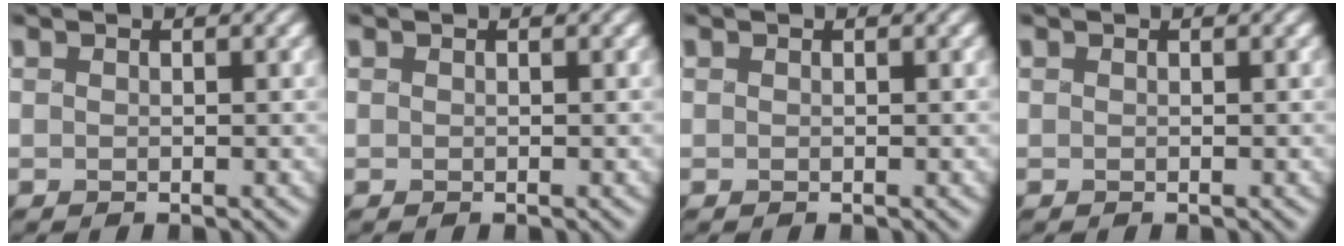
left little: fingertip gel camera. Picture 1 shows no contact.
{"total": 0.0}
{"total": 0.0}
{"total": 0.0}